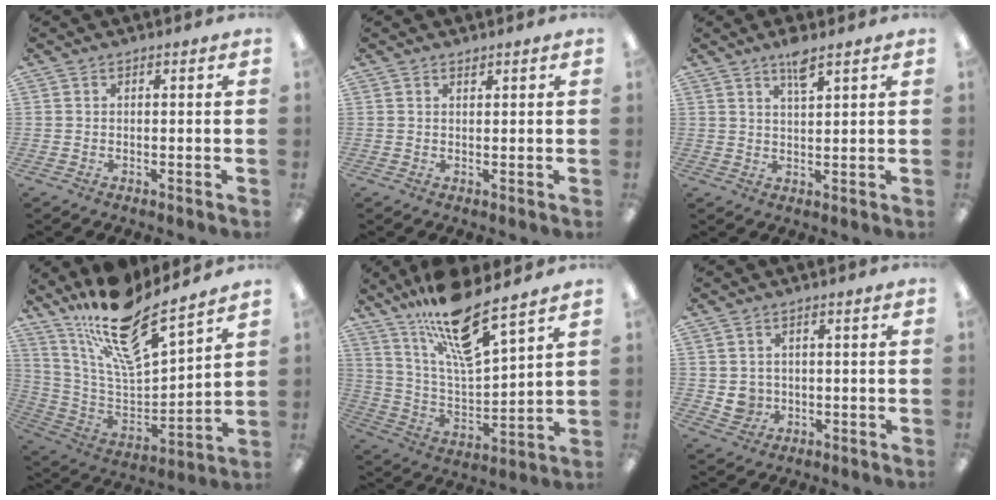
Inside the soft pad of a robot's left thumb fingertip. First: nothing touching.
{"total": 1.0, "force": [1.0, 0.3, 0.2], "torque": [-0.005, 0.000, 0.018]}
{"total": 5.0, "force": [3.7, 0.9, 3.2], "torque": [-0.057, -0.013, 0.061]}
{"total": 18.8, "force": [15.0, 5.0, 10.3], "torque": [-0.190, -0.111, 0.259]}
{"total": 17.1, "force": [13.2, 3.0, 10.4], "torque": [-0.197, -0.081, 0.220]}
{"total": 3.9, "force": [0.5, 3.8, 0.8], "torque": [-0.006, 0.001, 0.011]}